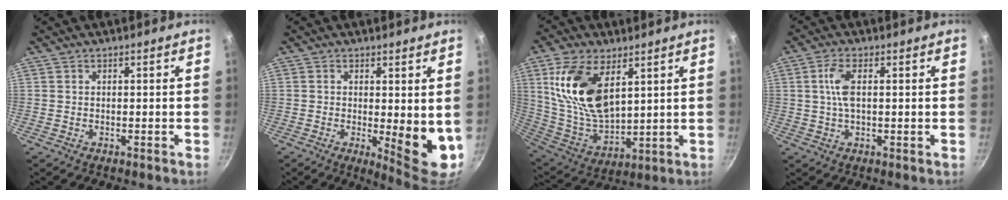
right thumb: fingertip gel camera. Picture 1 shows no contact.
{"total": 8.6, "force": [-0.1, 2.8, 8.1], "torque": [-0.102, -0.020, 0.004]}
{"total": 17.4, "force": [6.4, 9.3, 13.2], "torque": [-0.244, -0.037, 0.140]}
{"total": 5.0, "force": [0.9, 1.9, 4.5], "torque": [-0.098, 0.007, 0.016]}